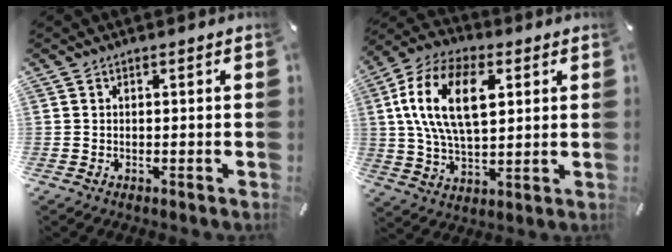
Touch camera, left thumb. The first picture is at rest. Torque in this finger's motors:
{"motor_torque": [0.82, 0.71, 2.33, -0.44, 0.32]}